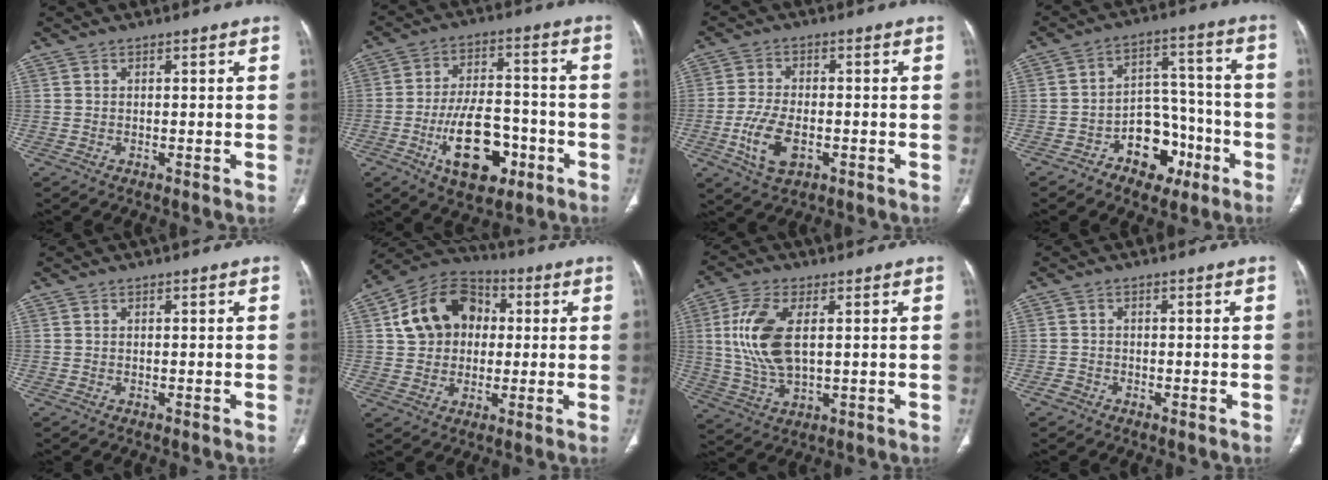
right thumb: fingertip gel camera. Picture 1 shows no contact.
{"total": 14.6, "force": [-5.8, 7.9, 10.8], "torque": [-0.152, 0.030, -0.090]}
{"total": 8.3, "force": [-2.6, 4.6, 6.4], "torque": [-0.128, 0.006, -0.044]}
{"total": 11.6, "force": [-5.6, 7.9, 6.3], "torque": [-0.046, 0.061, -0.084]}
{"total": 0.0}
{"total": 14.6, "force": [2.5, 11.6, 8.5], "torque": [-0.119, 0.021, 0.033]}
{"total": 12.3, "force": [2.1, 6.1, 10.5], "torque": [-0.230, -0.007, 0.048]}
{"total": 0.7, "force": [-0.4, 0.5, 0.0], "torque": [0.000, 0.003, -0.013]}